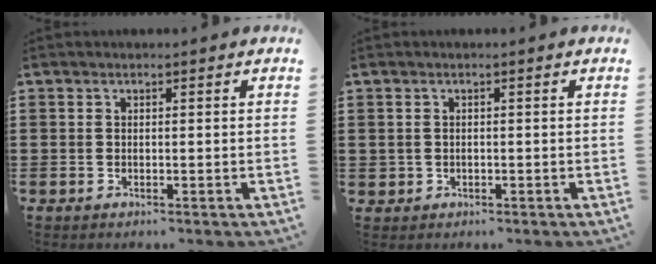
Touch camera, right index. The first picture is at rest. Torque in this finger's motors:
{"motor_torque": [0.63, 0.61, 0.15, 0.00]}